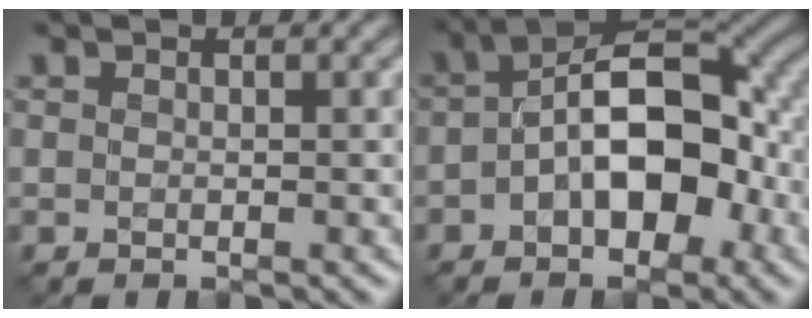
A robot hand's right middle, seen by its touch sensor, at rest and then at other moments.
{"total": 9.6, "force": [-0.9, 5.1, 8.1], "torque": [-0.120, 0.017, -0.028]}